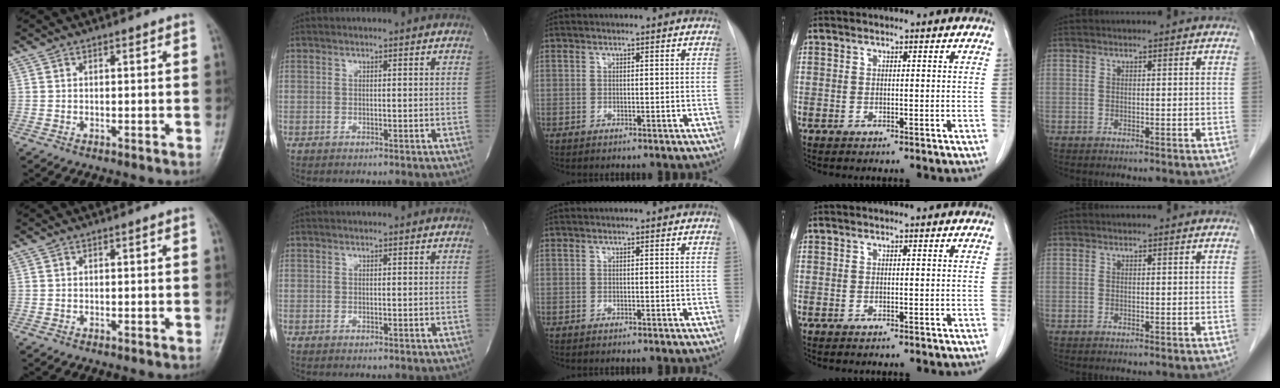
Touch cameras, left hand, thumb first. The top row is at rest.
{}